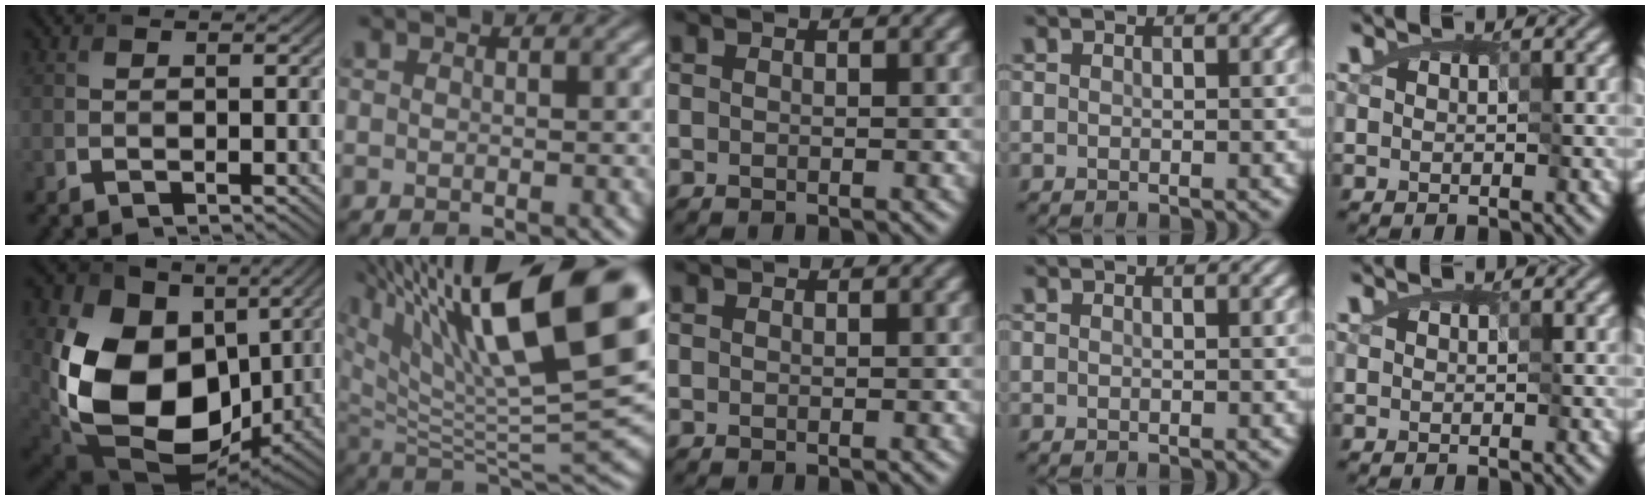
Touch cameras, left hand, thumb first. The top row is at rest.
{"thumb": {"total": 18.7, "force": [0.2, 13.5, 12.9], "torque": [-0.286, -0.032, 0.006]}, "index": {"total": 18.6, "force": [9.9, 6.0, 14.7], "torque": [-0.249, 0.031, 0.174]}}